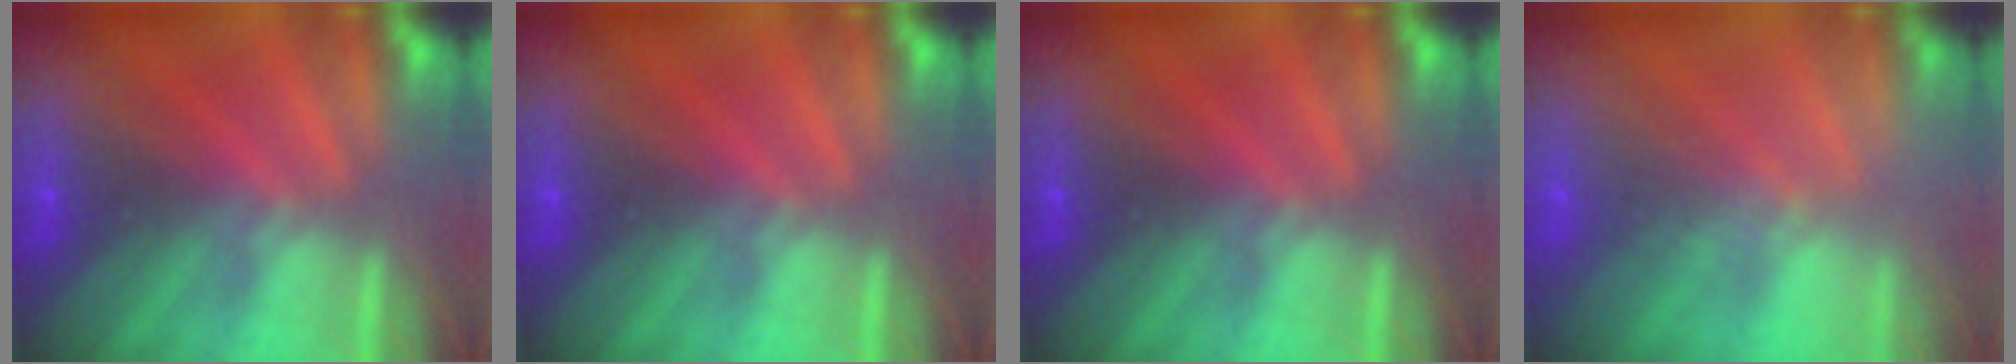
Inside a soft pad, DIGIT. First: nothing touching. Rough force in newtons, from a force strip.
{"total": 0.0}
{"total": 0.0}
{"total": 2.4}